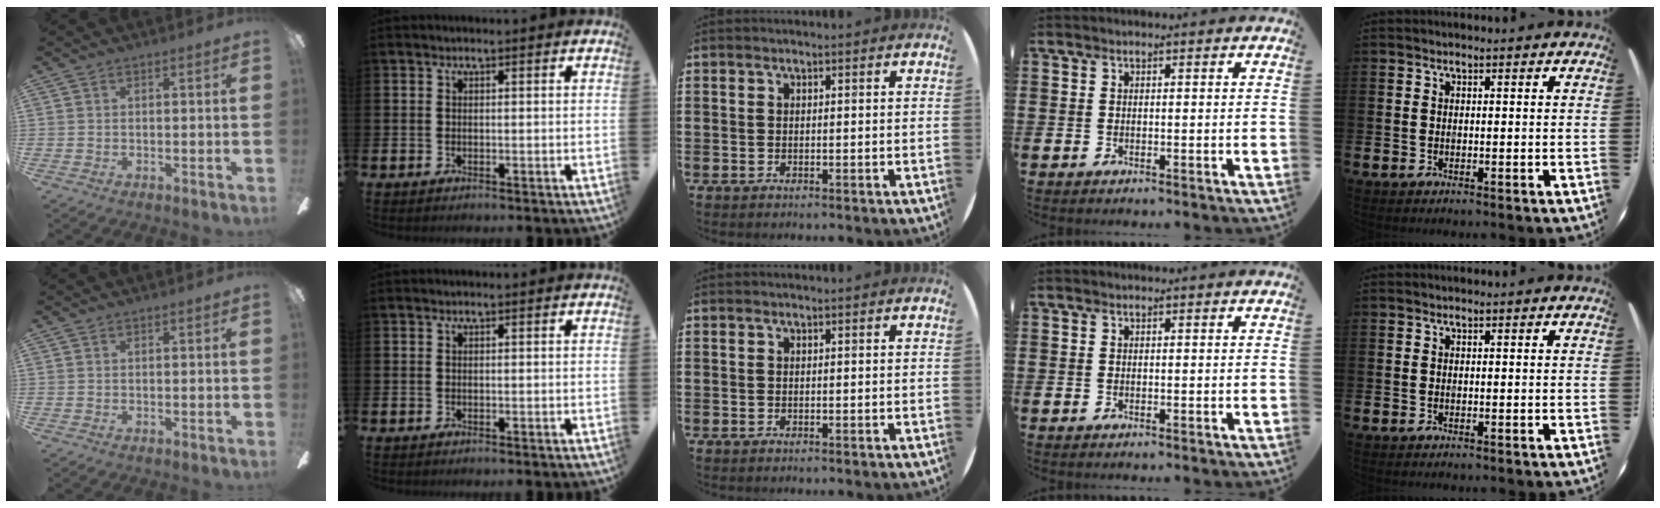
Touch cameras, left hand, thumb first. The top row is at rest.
{}